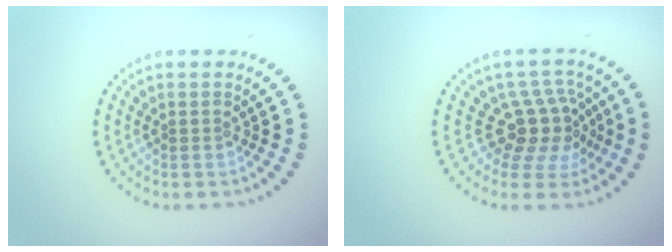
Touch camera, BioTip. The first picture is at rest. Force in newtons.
{"total": 3.8, "press": 2.7, "slide": 2.6}